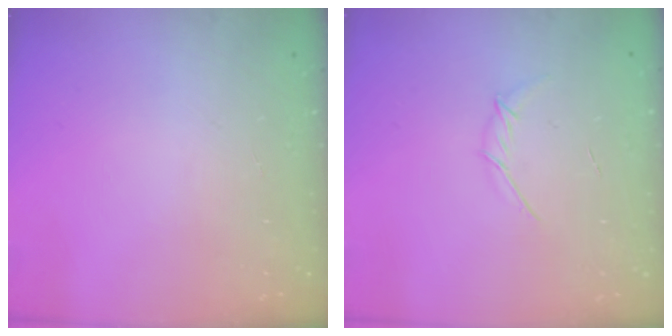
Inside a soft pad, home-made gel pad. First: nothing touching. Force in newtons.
{"total": 4.2, "press": 4.2, "slide": 0.8}